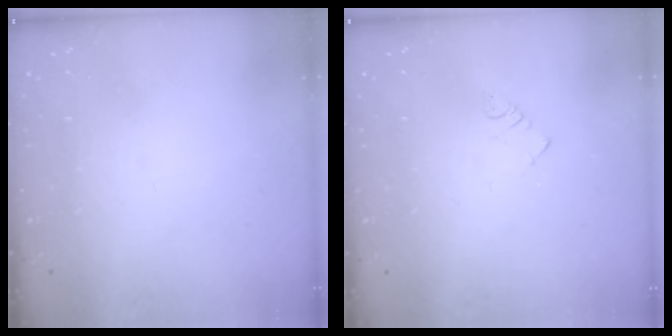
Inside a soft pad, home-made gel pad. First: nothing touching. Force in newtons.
{"total": 2.3, "press": 2.3, "slide": 0.4}